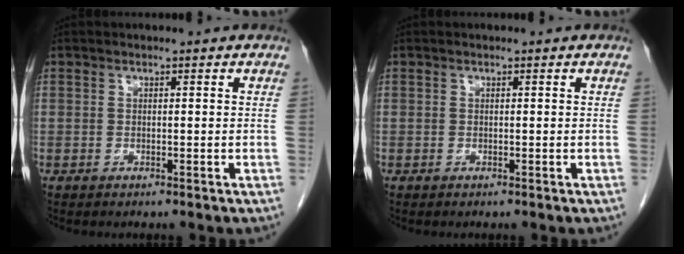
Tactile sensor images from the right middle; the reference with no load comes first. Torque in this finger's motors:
{"motor_torque": [0.00, 0.00, 0.02, -0.01]}